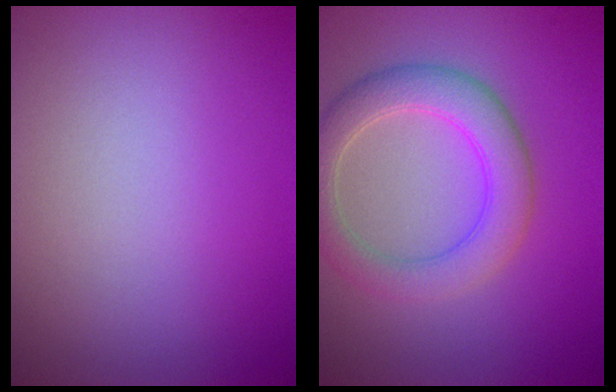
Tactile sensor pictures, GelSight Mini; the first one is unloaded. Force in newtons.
{"total": 4.7, "press": 4.7, "slide": 0.6}